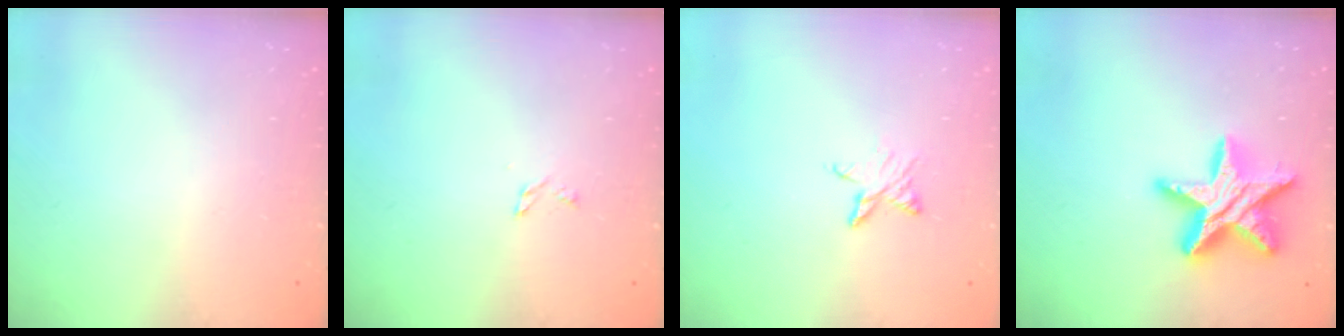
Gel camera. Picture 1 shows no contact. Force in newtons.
{"total": 2.4, "press": 2.3, "slide": 0.3}
{"total": 5.9, "press": 5.9, "slide": 0.6}
{"total": 16.9, "press": 16.9, "slide": 1.1}